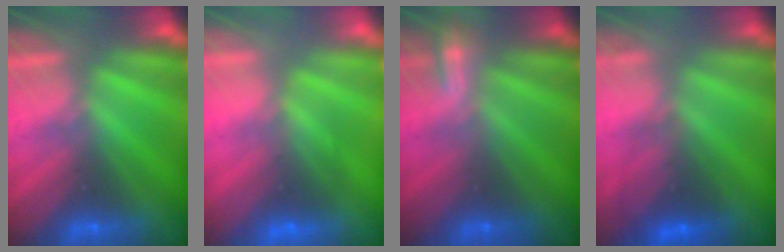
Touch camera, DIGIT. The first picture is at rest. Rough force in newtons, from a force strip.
{"total": 2.6}
{"total": 2.0}
{"total": 2.8}